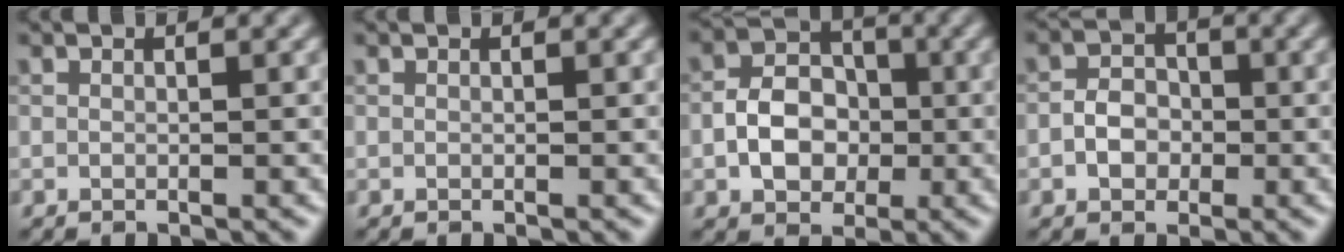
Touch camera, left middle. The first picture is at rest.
{"total": 0.0}
{"total": 4.4, "force": [-1.1, 3.4, 2.7], "torque": [-0.038, 0.005, -0.019]}
{"total": 2.6, "force": [-0.8, 2.1, 1.4], "torque": [-0.017, 0.003, -0.021]}